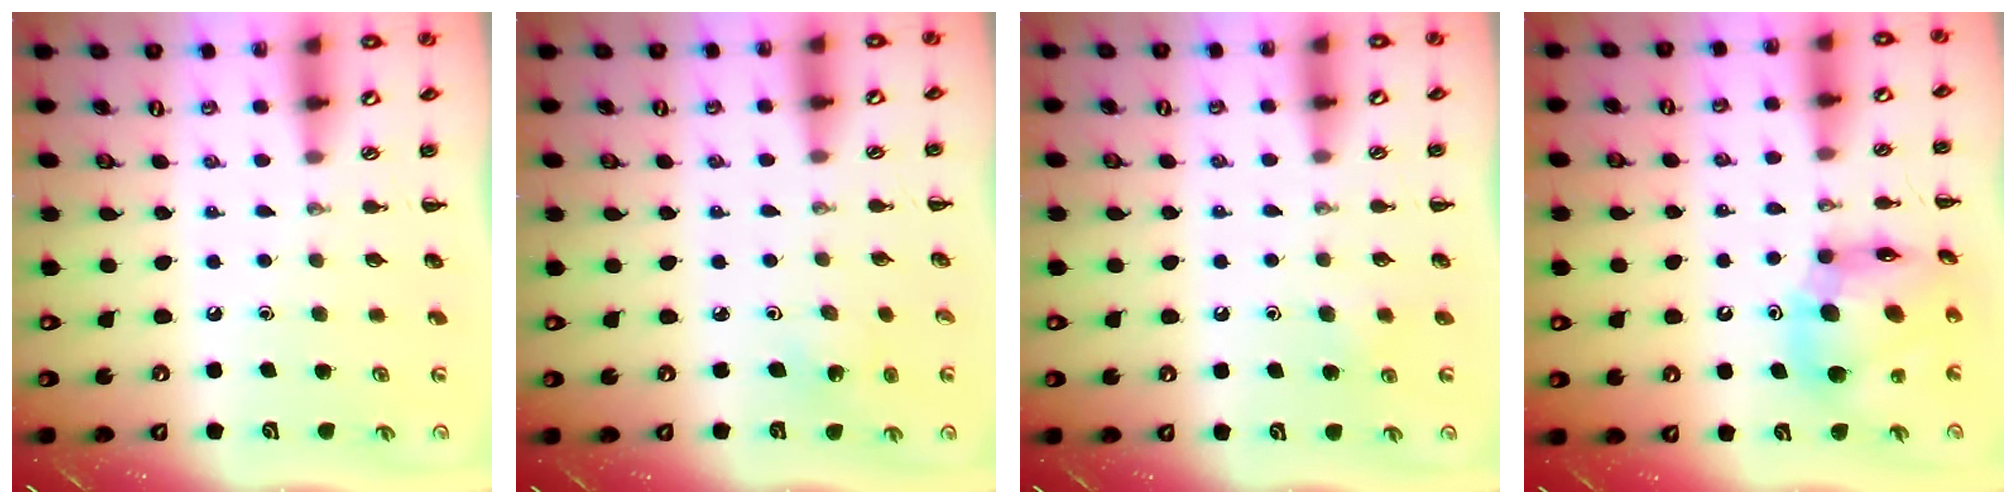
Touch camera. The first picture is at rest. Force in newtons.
{"total": 2.7, "press": 2.6, "slide": 0.9}
{"total": 2.8, "press": 2.5, "slide": 1.3}
{"total": 12.5, "press": 12.0, "slide": 3.7}